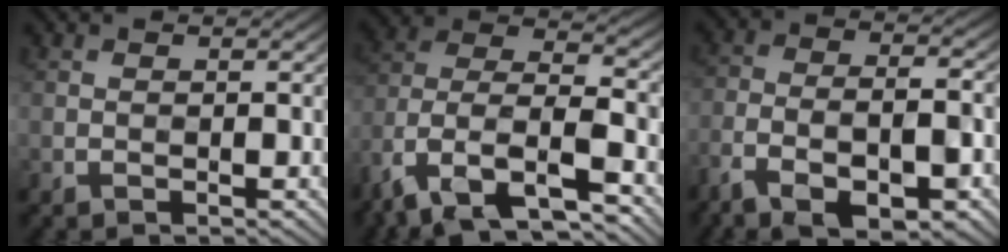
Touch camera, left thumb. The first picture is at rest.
{"total": 14.2, "force": [-8.5, 6.9, 9.0], "torque": [-0.225, -0.023, -0.151]}
{"total": 11.9, "force": [-7.2, 4.6, 8.2], "torque": [-0.160, -0.022, -0.125]}